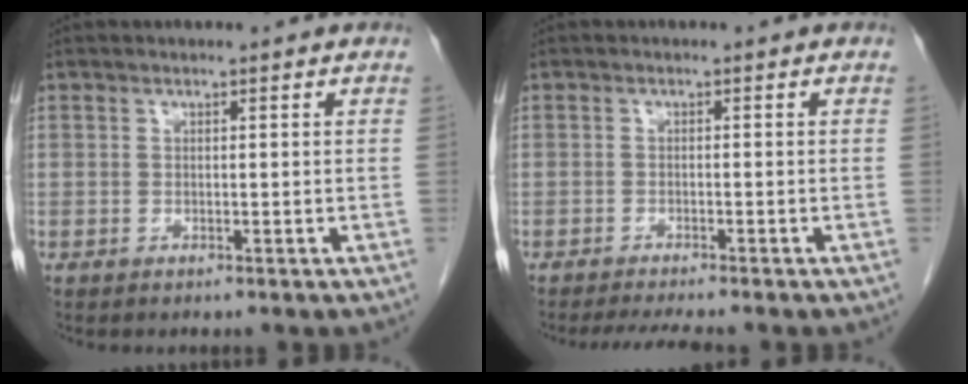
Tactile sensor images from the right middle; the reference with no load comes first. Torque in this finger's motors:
{"motor_torque": [0.18, 0.02, 0.00, 0.01]}